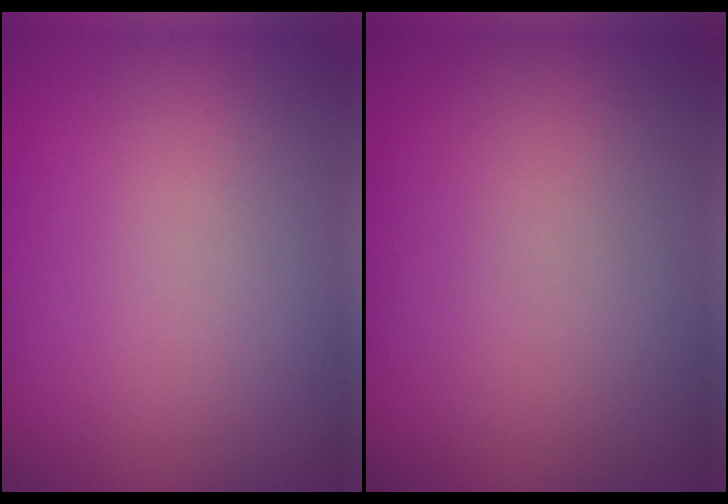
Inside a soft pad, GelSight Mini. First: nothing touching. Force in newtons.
{"total": 0.0}